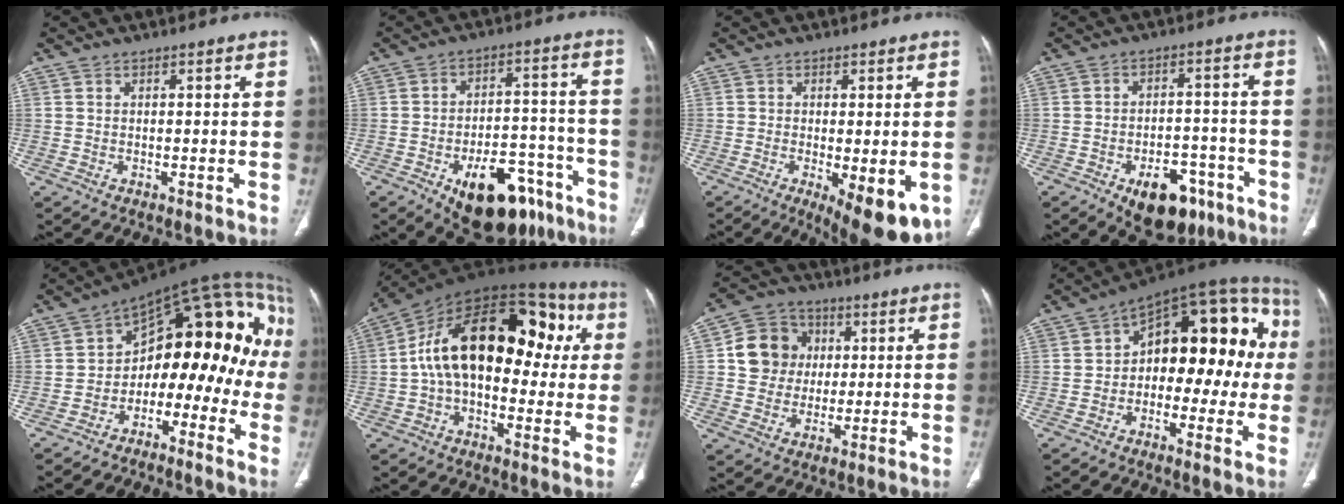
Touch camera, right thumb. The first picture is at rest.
{"total": 19.4, "force": [-11.4, 10.0, 12.2], "torque": [-0.119, 0.077, -0.157]}
{"total": 11.4, "force": [-4.0, 4.1, 9.9], "torque": [-0.135, -0.020, -0.049]}
{"total": 12.7, "force": [-7.0, 7.3, 7.7], "torque": [-0.071, 0.039, -0.092]}
{"total": 20.9, "force": [-4.4, 12.4, 16.2], "torque": [-0.181, 0.106, -0.073]}
{"total": 23.6, "force": [3.0, 13.8, 18.9], "torque": [-0.270, 0.060, 0.032]}
{"total": 10.0, "force": [1.6, 9.2, 3.6], "torque": [-0.027, 0.004, 0.024]}
{"total": 20.0, "force": [0.9, 11.5, 16.4], "torque": [-0.167, 0.050, -0.003]}